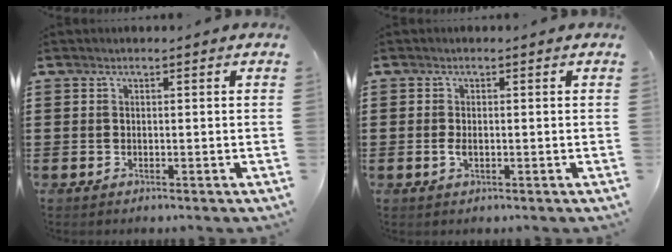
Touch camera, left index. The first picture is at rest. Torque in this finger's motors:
{"motor_torque": [0.10, 0.43, 0.03, 0.01]}